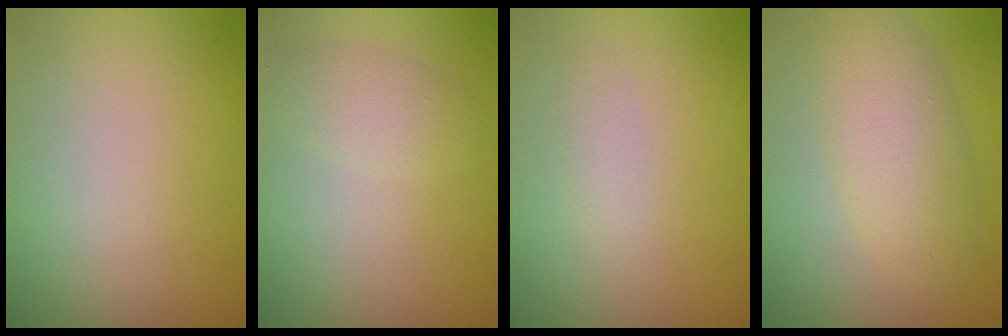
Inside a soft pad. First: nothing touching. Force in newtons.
{"total": 2.2, "press": 2.2, "slide": 0.2}
{"total": 1.0, "press": 1.0, "slide": 0.0}
{"total": 5.1, "press": 5.1, "slide": 0.2}